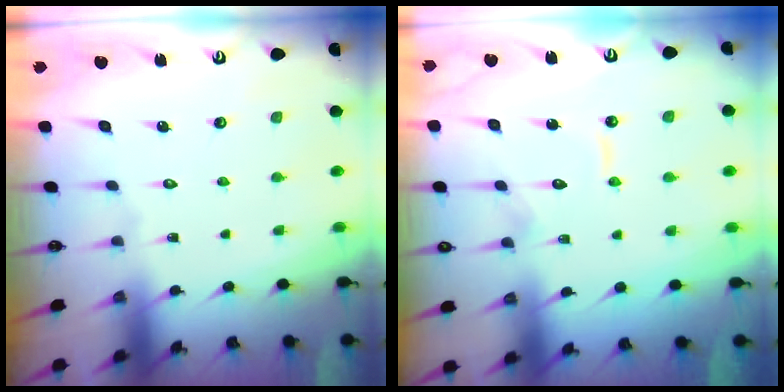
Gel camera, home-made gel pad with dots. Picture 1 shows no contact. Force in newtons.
{"total": 7.7, "press": 7.7, "slide": 0.7}